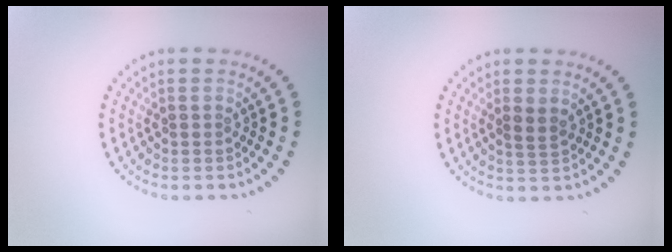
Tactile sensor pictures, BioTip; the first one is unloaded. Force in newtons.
{"total": 0.9, "press": 0.6, "slide": 0.6}